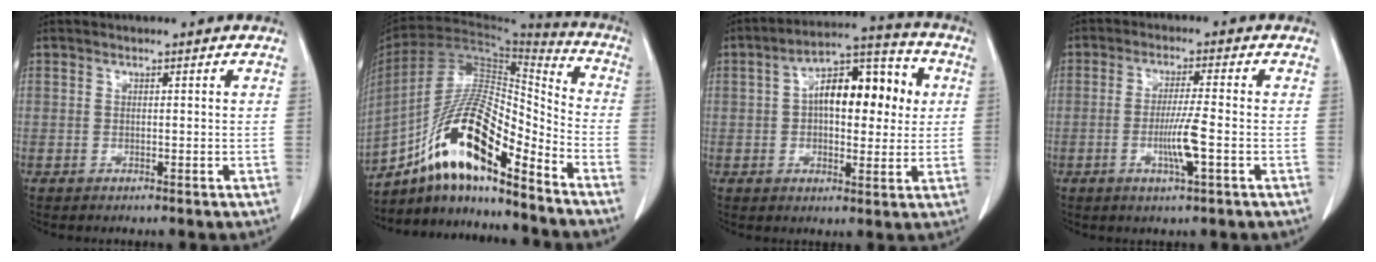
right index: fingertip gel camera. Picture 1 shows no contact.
{"total": 17.4, "force": [-11.2, 3.4, 12.9], "torque": [-0.244, 0.017, -0.196]}
{"total": 13.2, "force": [1.9, 5.9, 11.7], "torque": [-0.180, 0.040, 0.027]}
{"total": 5.8, "force": [-1.7, -0.3, 5.6], "torque": [-0.103, -0.011, -0.032]}